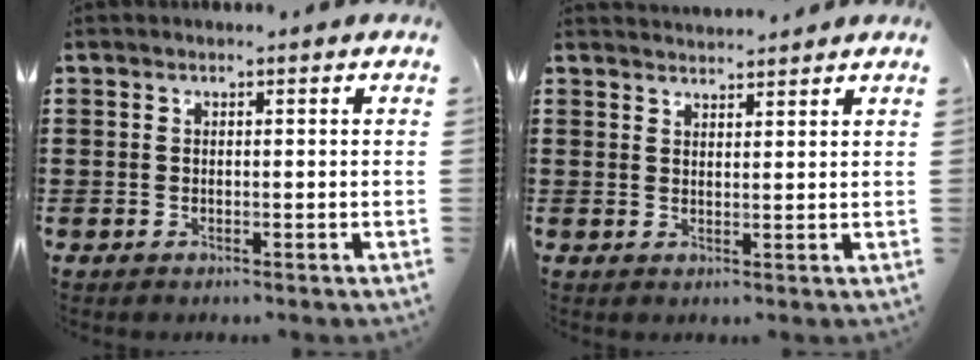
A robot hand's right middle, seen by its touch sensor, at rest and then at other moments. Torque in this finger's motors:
{"motor_torque": [0.00, 0.00, 0.00, -0.01]}